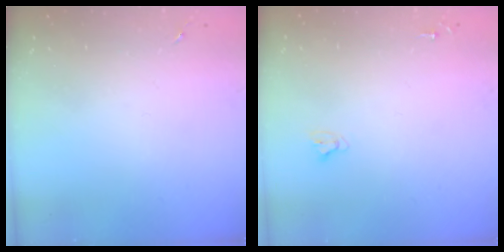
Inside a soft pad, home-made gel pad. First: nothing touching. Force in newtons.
{"total": 2.7, "press": 2.7, "slide": 0.2}